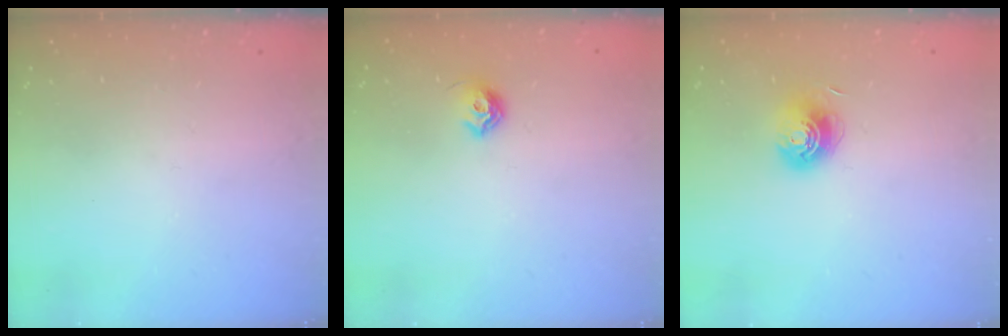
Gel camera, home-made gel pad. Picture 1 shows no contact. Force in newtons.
{"total": 6.8, "press": 6.7, "slide": 1.1}
{"total": 7.0, "press": 7.0, "slide": 0.5}